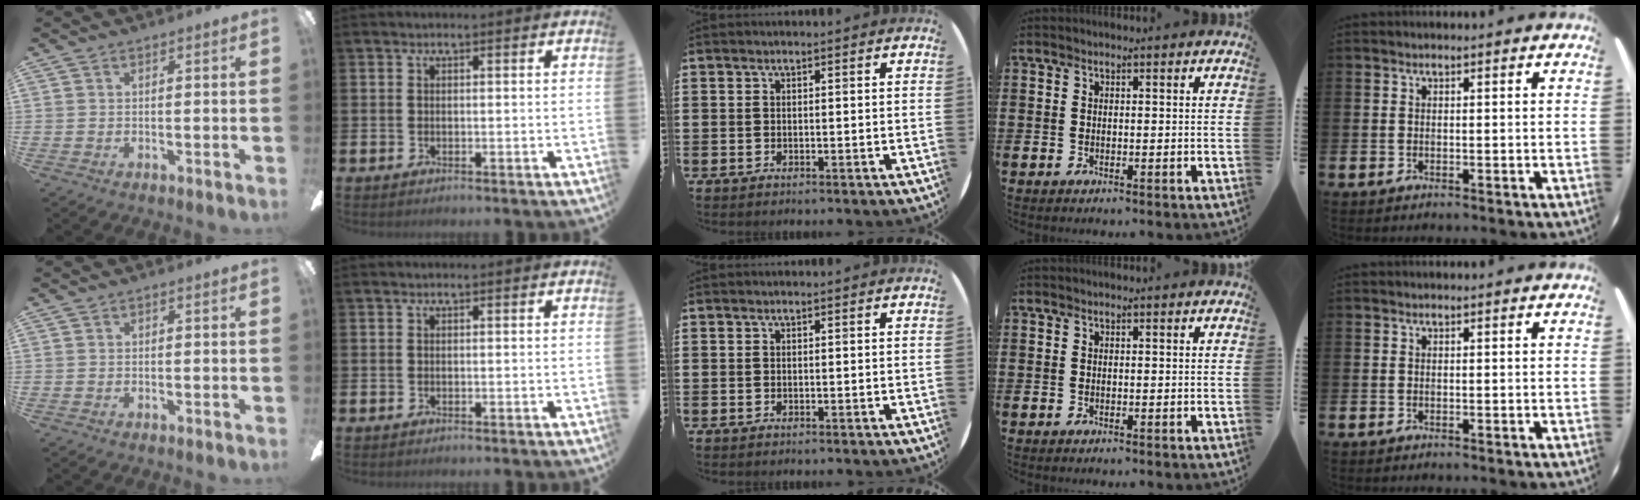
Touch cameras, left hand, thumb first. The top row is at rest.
{}